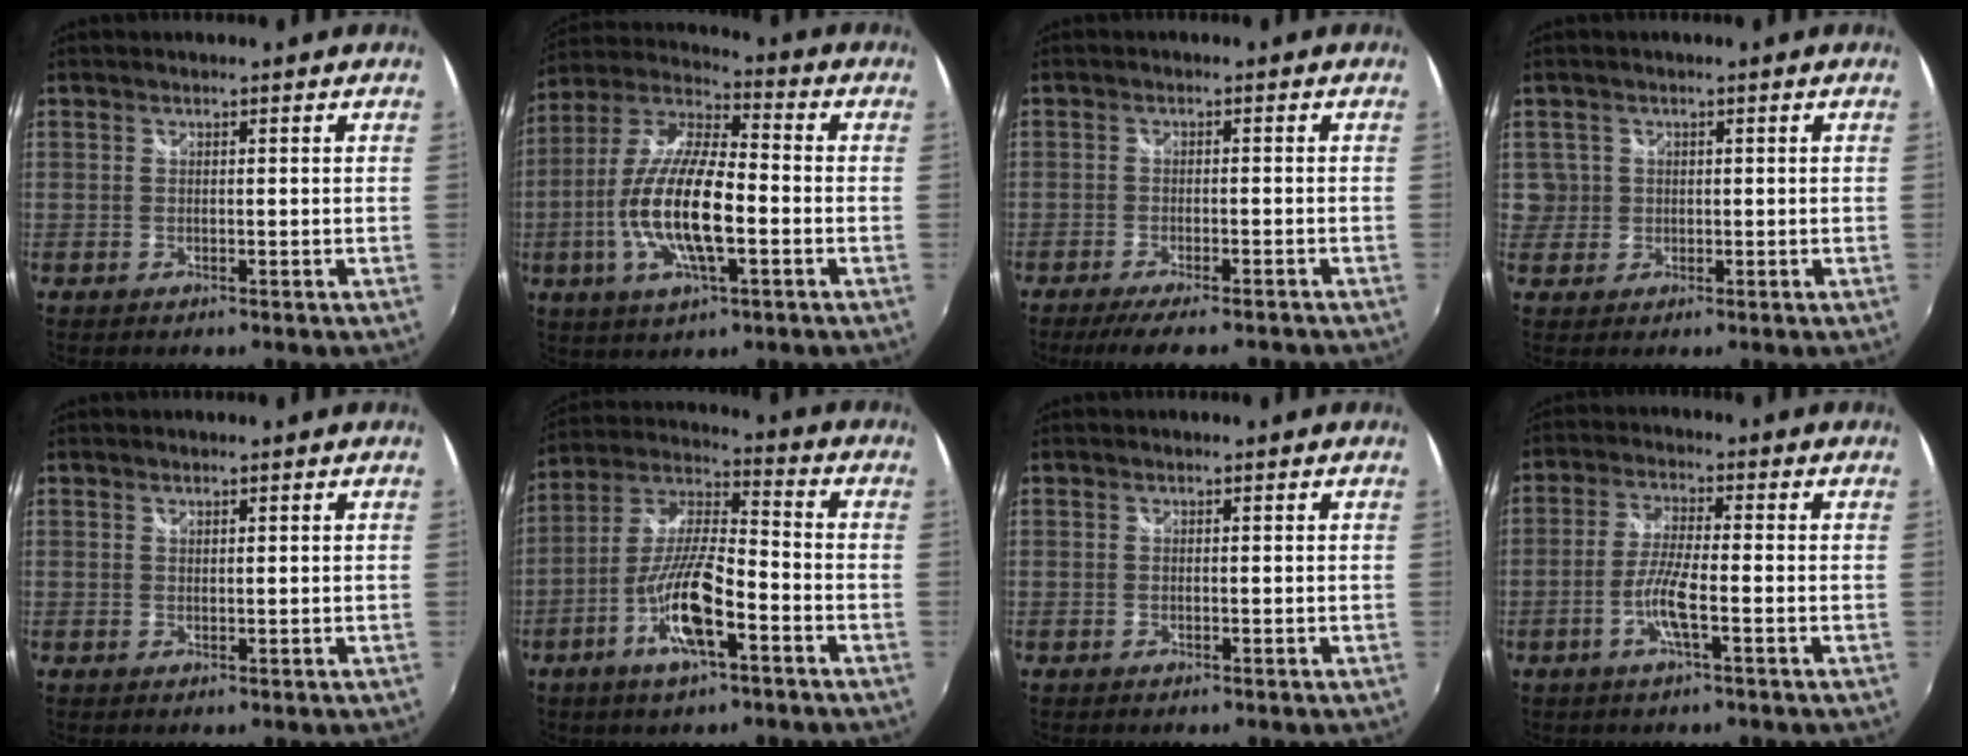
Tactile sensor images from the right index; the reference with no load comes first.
{"total": 16.6, "force": [-3.8, 5.2, 15.3], "torque": [-0.308, -0.006, -0.076]}
{"total": 9.5, "force": [-8.1, 1.7, 4.8], "torque": [-0.103, -0.026, -0.124]}
{"total": 3.5, "force": [0.4, 3.4, 0.1], "torque": [0.008, 0.012, 0.008]}
{"total": 0.5, "force": [0.5, 0.1, 0.1], "torque": [0.000, 0.000, 0.009]}
{"total": 13.4, "force": [-6.0, 3.3, 11.5], "torque": [-0.240, -0.005, -0.117]}
{"total": 0.0}
{"total": 6.1, "force": [-2.3, 0.5, 5.6], "torque": [-0.118, -0.002, -0.047]}